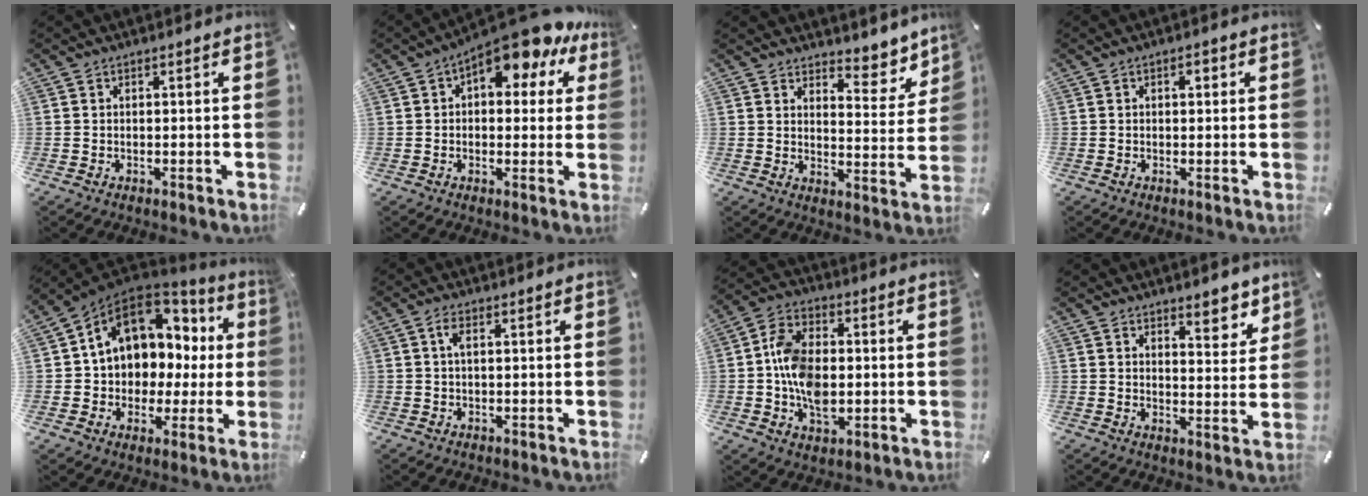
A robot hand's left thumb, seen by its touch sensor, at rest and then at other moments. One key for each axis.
{"total": 12.2, "fx": 7.4, "fy": 5.4, "fz": 8.0, "tx": -0.107, "ty": -0.049, "tz": 0.129}
{"total": 8.2, "fx": 6.6, "fy": 4.1, "fz": 2.5, "tx": -0.005, "ty": -0.066, "tz": 0.112}
{"total": 2.1, "fx": 0.5, "fy": 1.1, "fz": 1.7, "tx": -0.018, "ty": 0.001, "tz": 0.004}
{"total": 13.2, "fx": 5.4, "fy": 10.1, "fz": 6.5, "tx": -0.125, "ty": -0.028, "tz": 0.102}
{"total": 2.0, "fx": 0.4, "fy": 0.6, "fz": 1.9, "tx": -0.039, "ty": 0.003, "tz": 0.005}
{"total": 11.7, "fx": -1.3, "fy": 8.1, "fz": 8.5, "tx": -0.176, "ty": 0.012, "tz": -0.021}
{"total": 6.7, "fx": 5.5, "fy": 3.0, "fz": 2.4, "tx": -0.009, "ty": -0.046, "tz": 0.092}